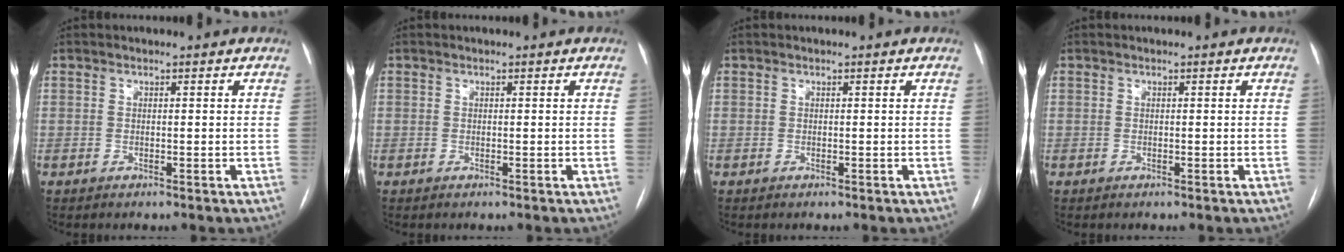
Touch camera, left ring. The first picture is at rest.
{"total": 0.0}
{"total": 0.0}
{"total": 0.0}